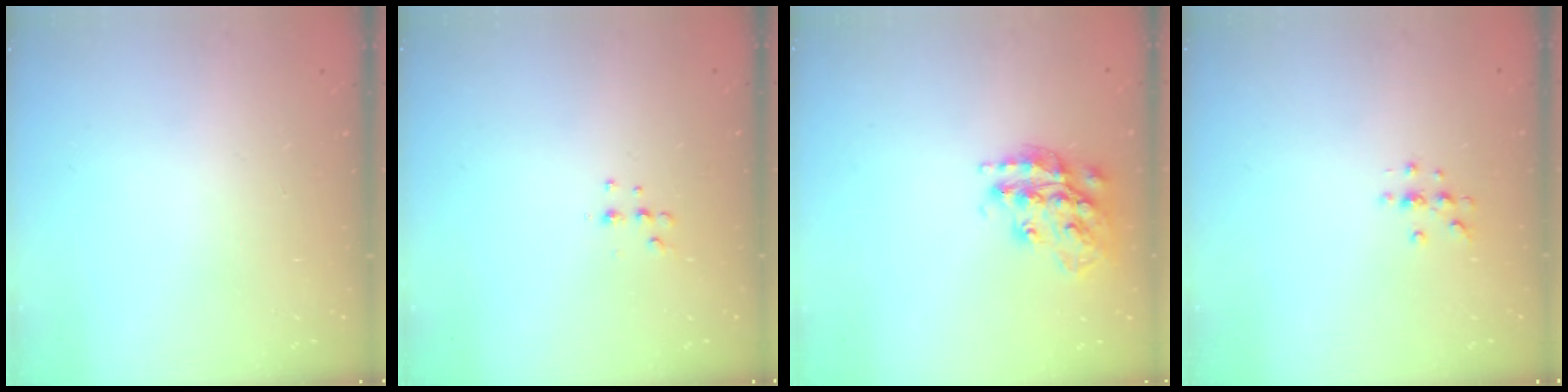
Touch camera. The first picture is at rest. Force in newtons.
{"total": 4.9, "press": 4.8, "slide": 1.1}
{"total": 19.7, "press": 19.6, "slide": 1.4}
{"total": 4.2, "press": 4.2, "slide": 0.5}